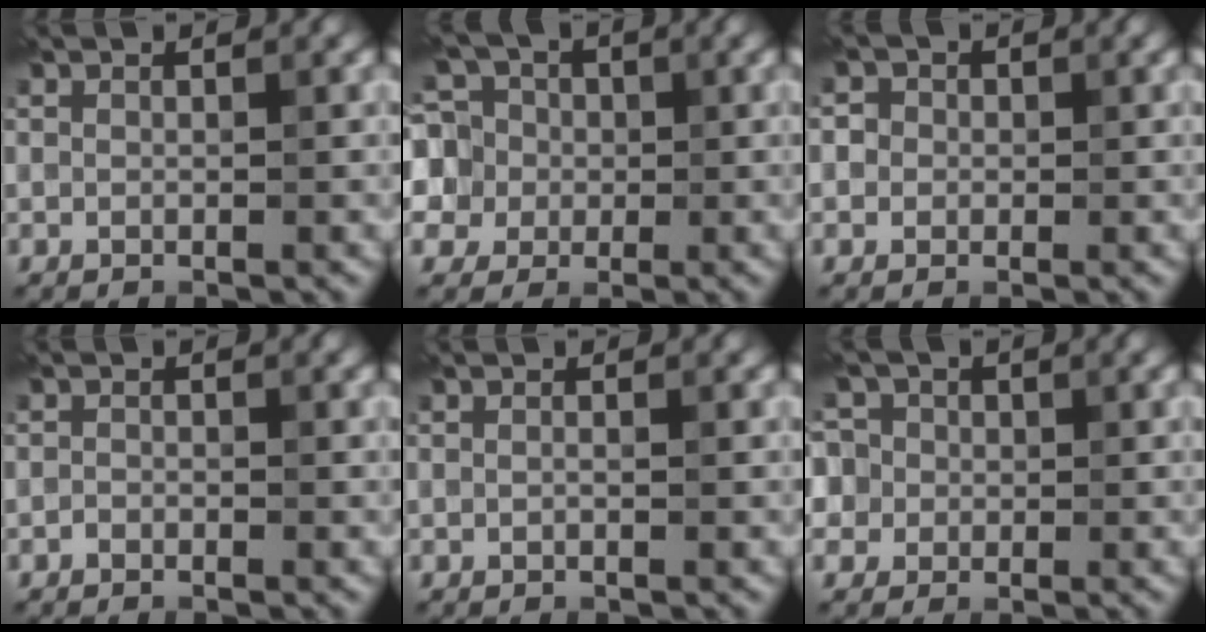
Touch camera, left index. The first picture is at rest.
{"total": 10.0, "force": [2.7, 8.8, 4.0], "torque": [-0.107, 0.046, 0.025]}
{"total": 2.4, "force": [0.6, 2.2, 0.8], "torque": [0.008, 0.013, -0.019]}
{"total": 0.6, "force": [-0.5, 0.2, 0.2], "torque": [-0.005, 0.005, -0.011]}
{"total": 0.0}
{"total": 8.1, "force": [2.6, 6.9, 3.3], "torque": [-0.074, 0.052, 0.000]}